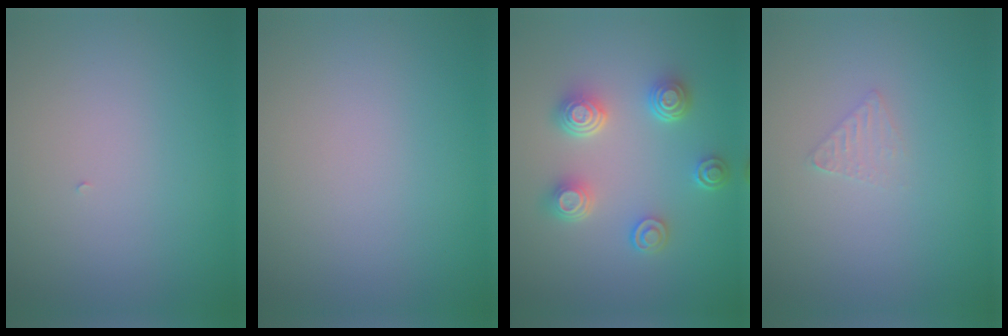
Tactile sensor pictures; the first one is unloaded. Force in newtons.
{"total": 0.0}
{"total": 4.2, "press": 3.4, "slide": 2.5}
{"total": 1.0, "press": 1.0, "slide": 0.1}